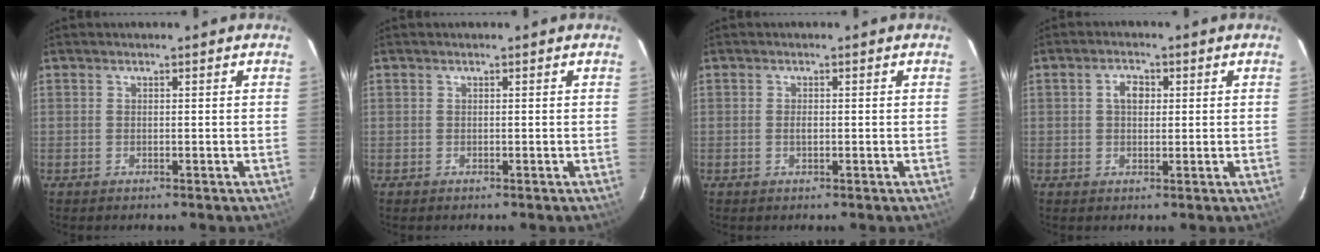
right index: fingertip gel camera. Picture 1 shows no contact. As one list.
[{"total": 0.7, "force": [-0.2, 0.6, 0.0], "torque": [0.001, 0.002, -0.002]}, {"total": 1.0, "force": [-0.2, 0.5, 0.8], "torque": [-0.015, -0.001, -0.003]}, {"total": 3.1, "force": [0.6, 2.2, 2.2], "torque": [-0.037, 0.010, 0.011]}]